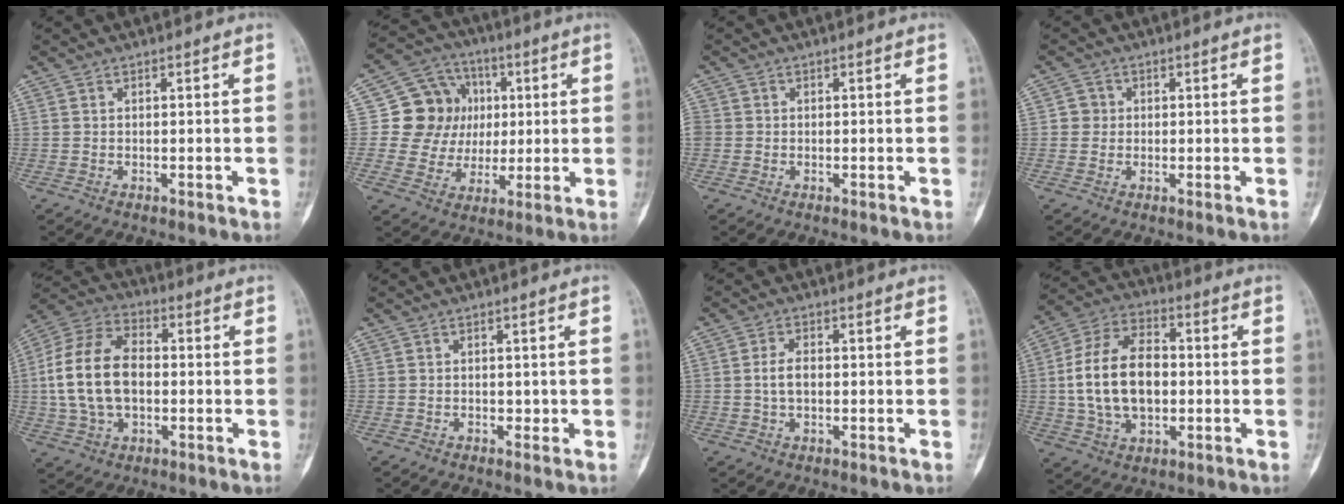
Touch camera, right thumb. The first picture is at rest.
{"total": 13.3, "force": [2.2, 12.2, 4.8], "torque": [-0.032, 0.007, 0.039]}
{"total": 2.5, "force": [-0.2, 2.4, 0.9], "torque": [-0.009, 0.007, -0.007]}
{"total": 2.3, "force": [0.1, 2.3, 0.5], "torque": [0.008, 0.006, -0.002]}
{"total": 16.3, "force": [-0.5, 10.5, 12.4], "torque": [-0.235, 0.025, -0.013]}
{"total": 0.8, "force": [-0.1, 0.6, 0.4], "torque": [0.002, 0.002, -0.003]}
{"total": 3.5, "force": [-0.3, 2.1, 2.8], "torque": [-0.054, 0.008, -0.009]}
{"total": 16.2, "force": [-0.5, 10.3, 12.5], "torque": [-0.220, 0.021, -0.011]}